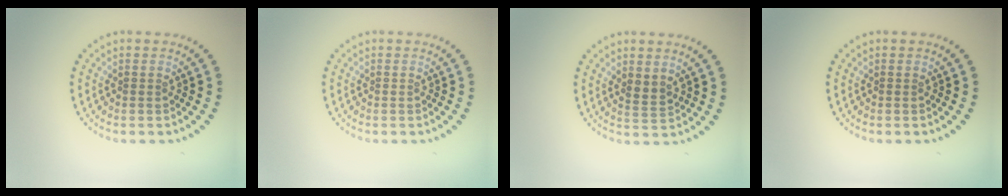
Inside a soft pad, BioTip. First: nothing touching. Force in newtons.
{"total": 0.0}
{"total": 1.5, "press": 1.3, "slide": 0.8}
{"total": 0.0}